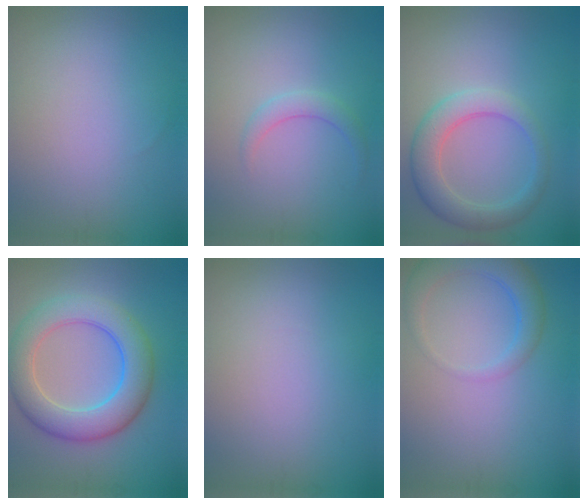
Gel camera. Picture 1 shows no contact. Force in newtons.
{"total": 1.7, "press": 1.7, "slide": 0.1}
{"total": 4.4, "press": 4.4, "slide": 0.2}
{"total": 7.6, "press": 7.6, "slide": 0.1}
{"total": 0.0}
{"total": 3.8, "press": 3.8, "slide": 0.2}